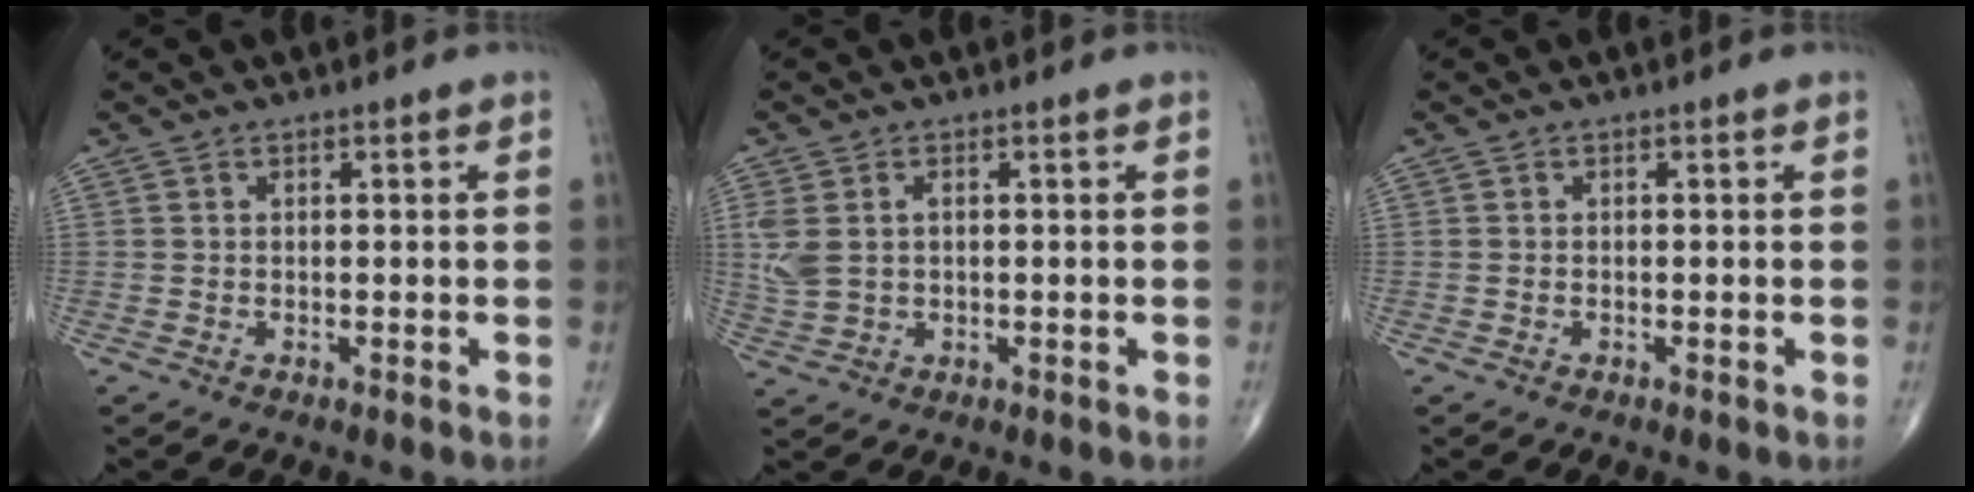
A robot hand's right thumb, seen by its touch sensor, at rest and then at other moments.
{"total": 5.4, "force": [0.7, 3.5, 4.1], "torque": [-0.106, 0.010, 0.021]}
{"total": 0.0}